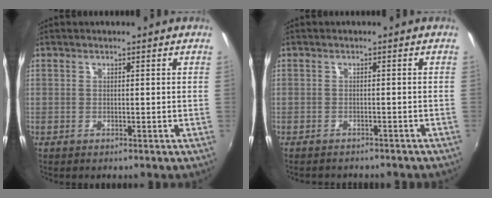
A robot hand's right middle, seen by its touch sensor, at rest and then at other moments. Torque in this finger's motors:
{"motor_torque": [0.97, -1.17, 0.09, 0.03]}